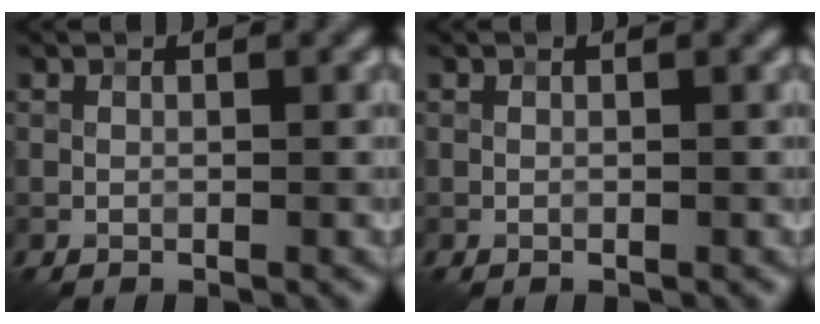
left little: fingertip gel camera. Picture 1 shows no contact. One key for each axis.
{"total": 0.0}